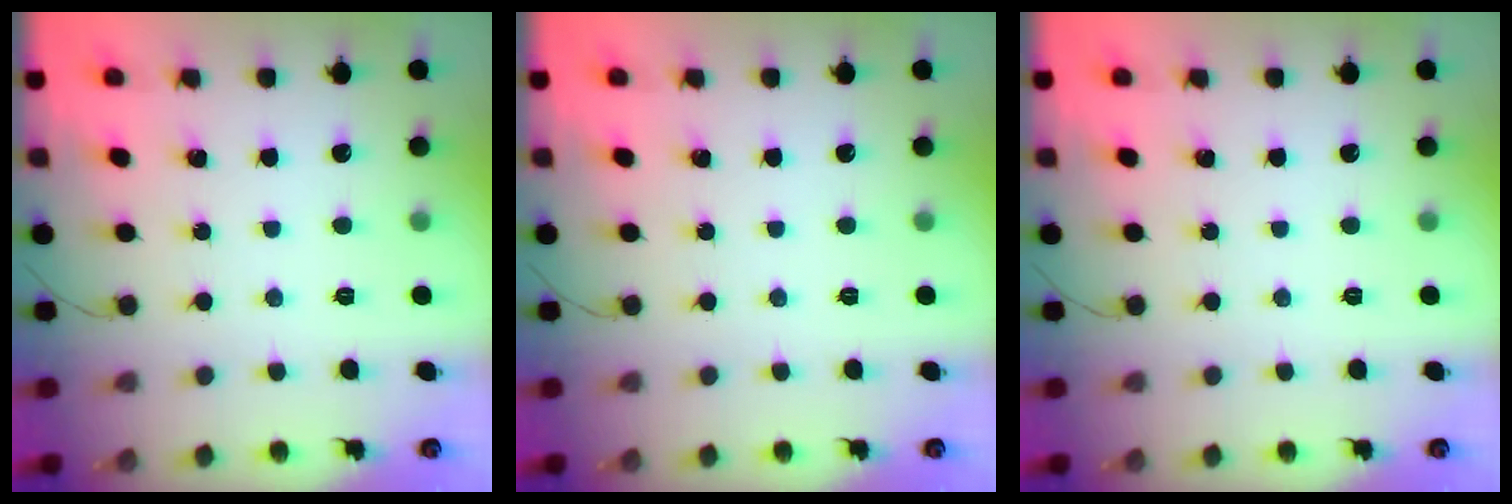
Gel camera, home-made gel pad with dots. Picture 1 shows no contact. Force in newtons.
{"total": 0.0}
{"total": 0.0}